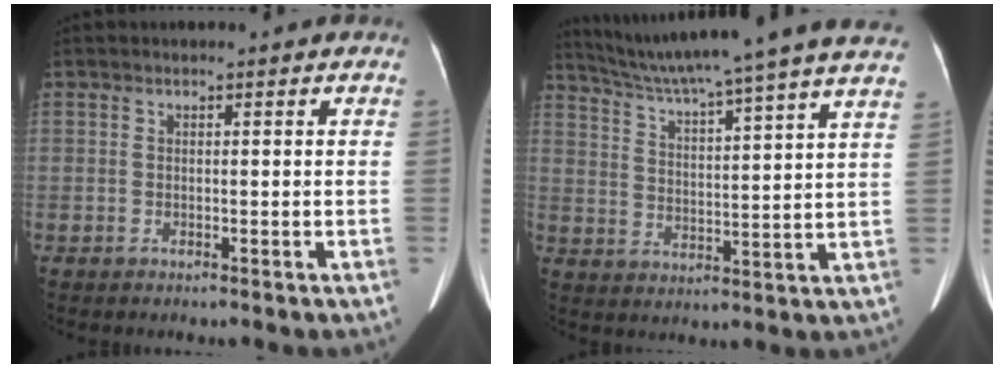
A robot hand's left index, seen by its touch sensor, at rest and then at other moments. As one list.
[{"total": 23.8, "force": [20.8, -1.5, 11.5], "torque": [-0.197, -0.022, 0.285]}]